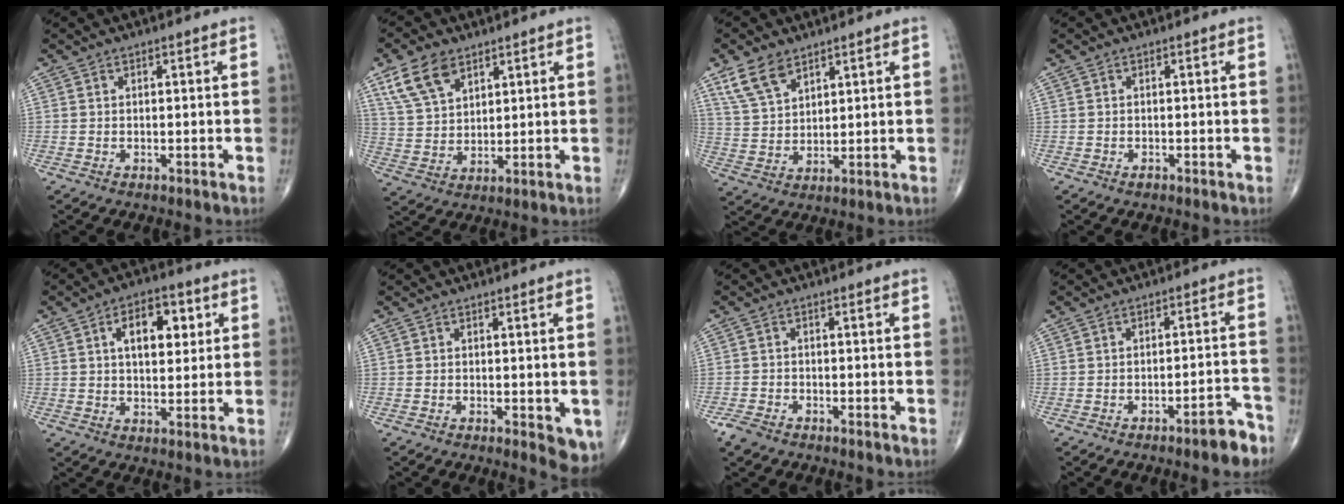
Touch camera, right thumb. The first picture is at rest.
{"total": 9.3, "force": [5.5, 5.3, 5.2], "torque": [-0.090, -0.019, 0.115]}
{"total": 7.6, "force": [5.0, 4.1, 4.0], "torque": [-0.068, -0.019, 0.107]}
{"total": 0.6, "force": [-0.4, 0.4, 0.3], "torque": [-0.002, 0.003, -0.007]}
{"total": 10.0, "force": [3.1, 5.5, 7.8], "torque": [-0.087, -0.001, 0.044]}
{"total": 4.7, "force": [-1.2, 1.9, 4.1], "torque": [-0.033, -0.008, -0.014]}
{"total": 2.8, "force": [-2.2, 1.3, 1.2], "torque": [-0.030, 0.002, -0.040]}
{"total": 5.2, "force": [-3.8, 1.2, 3.3], "torque": [-0.031, 0.038, -0.048]}